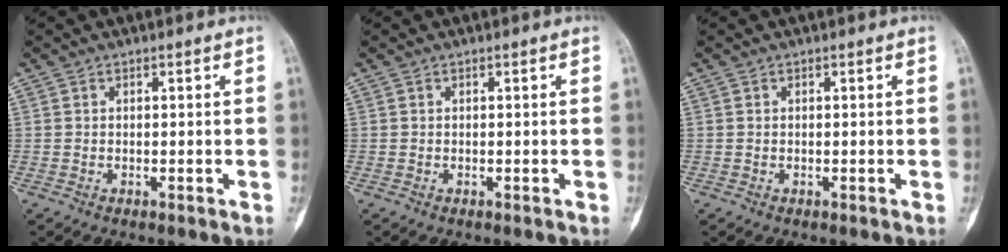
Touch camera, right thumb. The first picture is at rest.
{"total": 0.0}
{"total": 0.0}